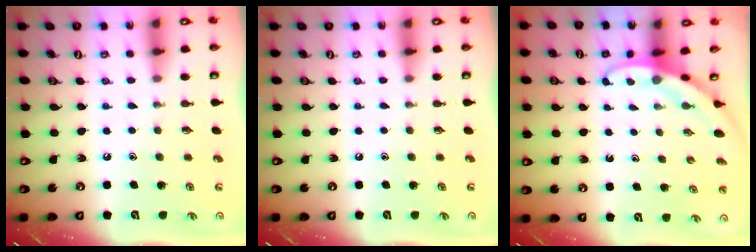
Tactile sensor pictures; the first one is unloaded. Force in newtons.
{"total": 0.0}
{"total": 3.1, "press": 3.1, "slide": 0.1}